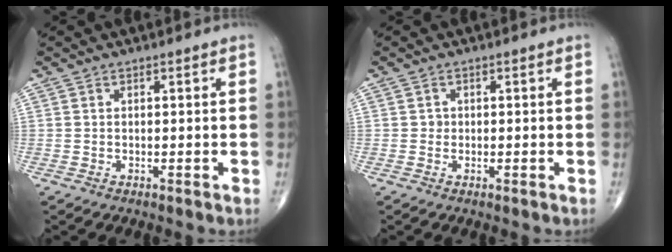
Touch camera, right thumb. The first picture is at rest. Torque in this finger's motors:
{"motor_torque": [0.21, 0.15, -0.02, -0.07, -0.01]}